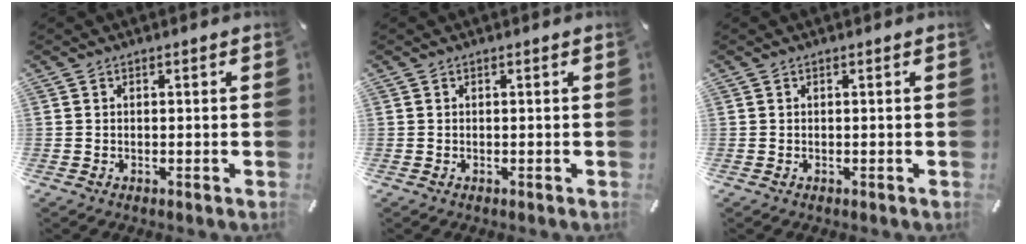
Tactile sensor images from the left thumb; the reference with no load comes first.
{"total": 0.0}
{"total": 0.0}